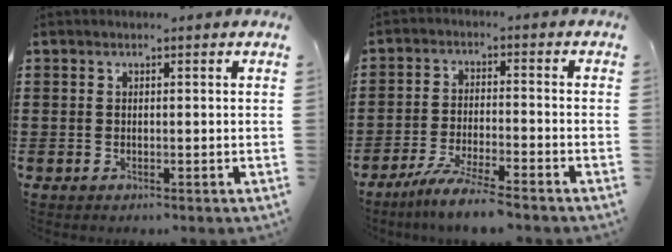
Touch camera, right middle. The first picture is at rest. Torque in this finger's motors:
{"motor_torque": [1.65, -0.49, 0.55, 0.11]}